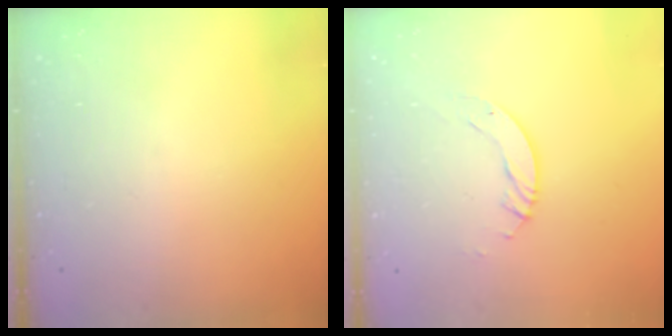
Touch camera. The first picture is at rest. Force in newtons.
{"total": 4.0, "press": 4.0, "slide": 0.3}